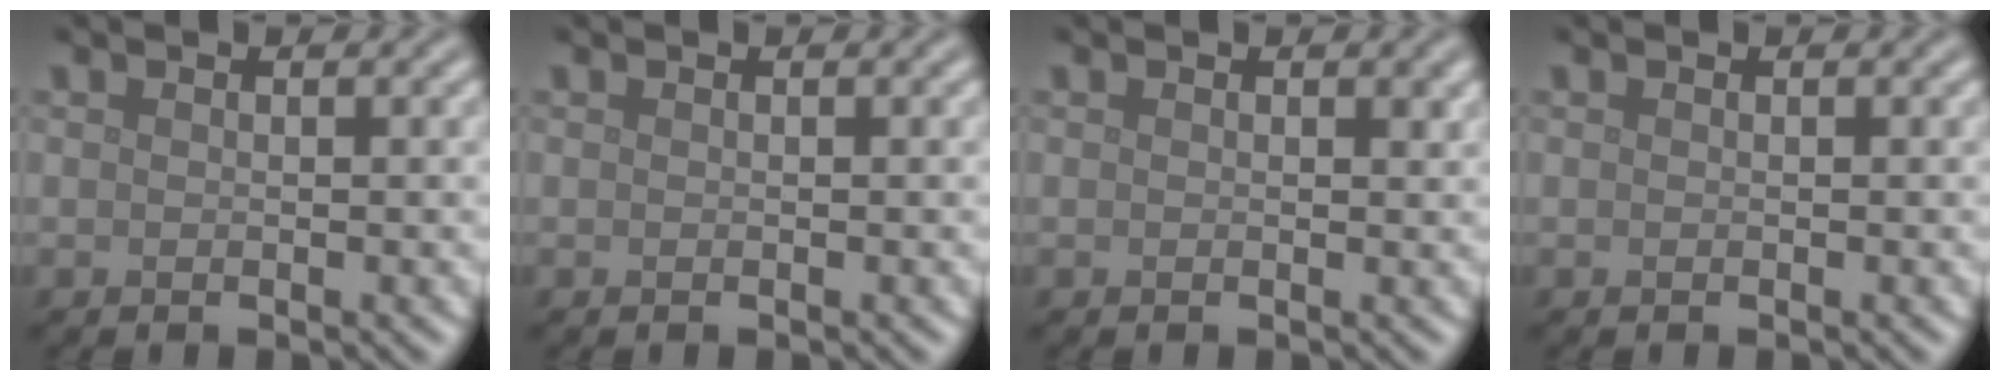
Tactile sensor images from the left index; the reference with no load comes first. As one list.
[{"total": 0.0}, {"total": 0.6, "force": [0.2, 0.3, 0.5], "torque": [-0.004, -0.002, 0.002]}, {"total": 0.0}]